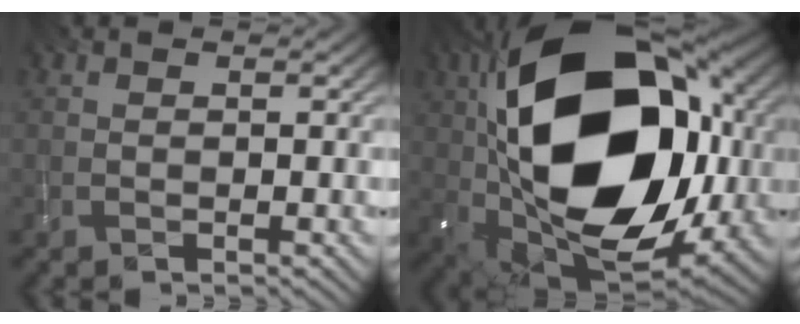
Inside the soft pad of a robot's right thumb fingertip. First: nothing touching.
{"total": 22.3, "force": [2.4, 13.9, 17.3], "torque": [-0.370, -0.012, 0.054]}